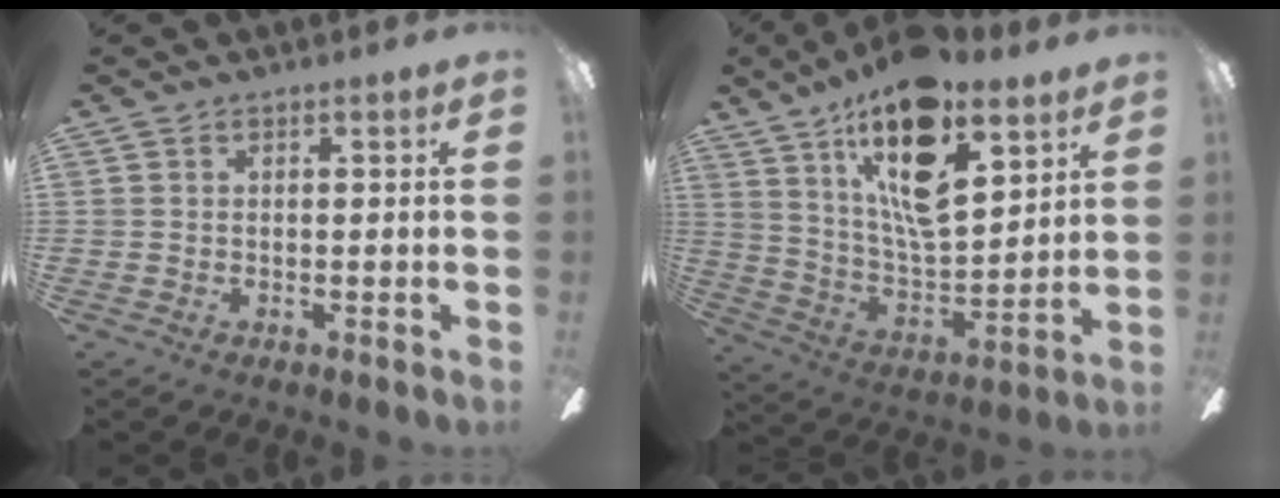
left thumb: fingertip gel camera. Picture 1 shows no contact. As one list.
[{"total": 20.7, "force": [13.3, 7.7, 13.9], "torque": [-0.250, -0.072, 0.226]}]